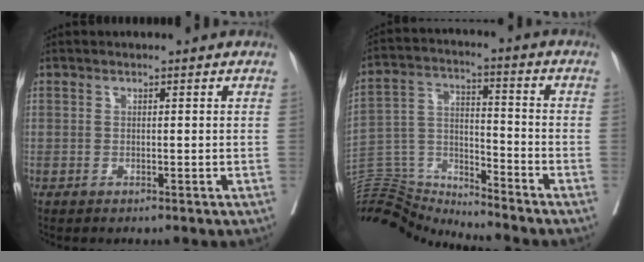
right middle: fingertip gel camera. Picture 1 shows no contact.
{"total": 15.8, "force": [-15.6, 1.2, 2.3], "torque": [-0.057, 0.042, -0.279]}